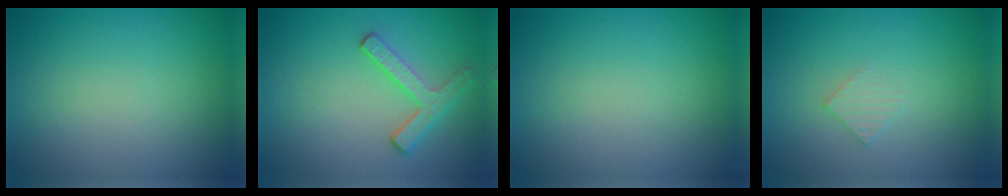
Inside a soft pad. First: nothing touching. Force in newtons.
{"total": 2.5, "press": 2.5, "slide": 0.4}
{"total": 0.0}
{"total": 1.1, "press": 1.1, "slide": 0.0}